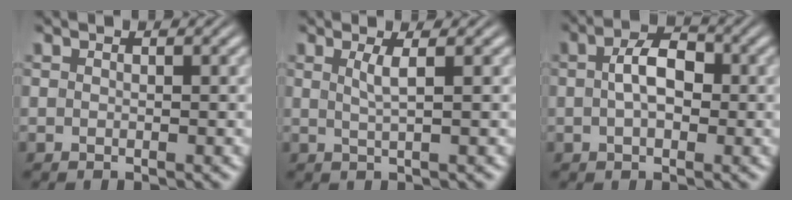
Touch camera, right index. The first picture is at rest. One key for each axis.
{"total": 1.5, "fx": 0.3, "fy": -0.5, "fz": 1.4, "tx": -0.028, "ty": -0.008, "tz": 0.012}
{"total": 4.1, "fx": 0.0, "fy": 2.0, "fz": 3.6, "tx": -0.050, "ty": 0.004, "tz": -0.001}